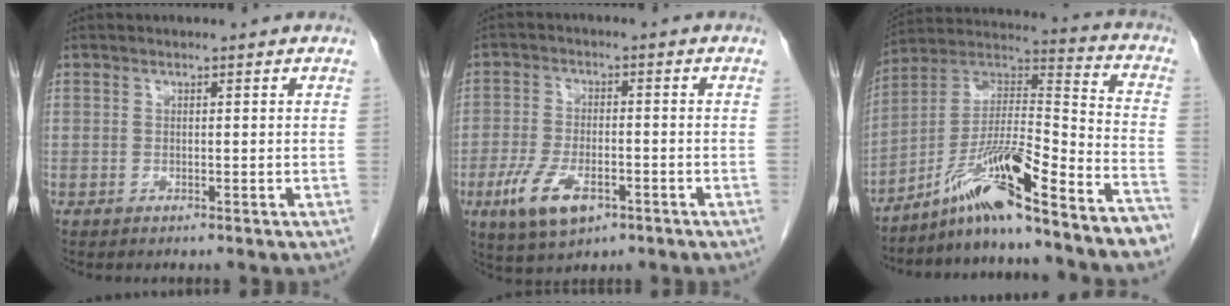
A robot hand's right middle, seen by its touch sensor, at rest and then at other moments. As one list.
[{"total": 8.2, "force": [-4.0, 3.6, 6.2], "torque": [-0.134, -0.010, -0.063]}, {"total": 17.4, "force": [-13.5, 0.4, 10.9], "torque": [-0.182, 0.034, -0.229]}]